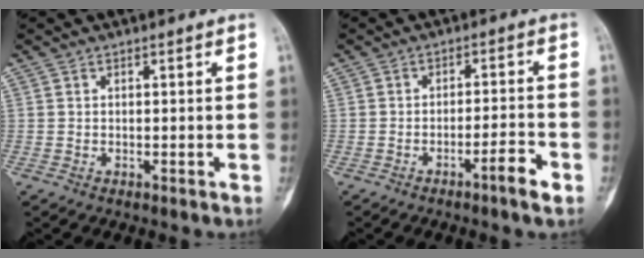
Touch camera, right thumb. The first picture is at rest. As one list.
[{"total": 4.7, "force": [-2.8, 0.3, 3.8], "torque": [-0.066, 0.020, -0.046]}]